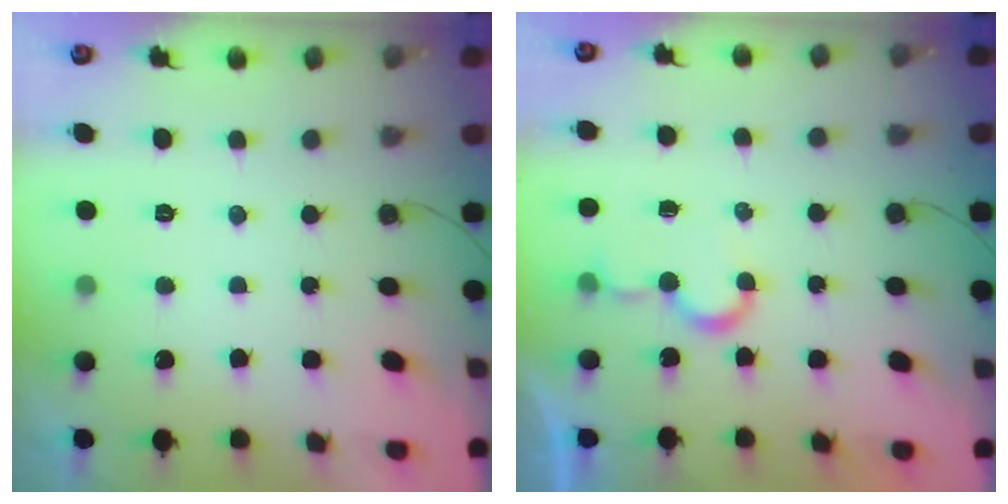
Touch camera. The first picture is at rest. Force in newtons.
{"total": 5.1, "press": 5.1, "slide": 0.4}